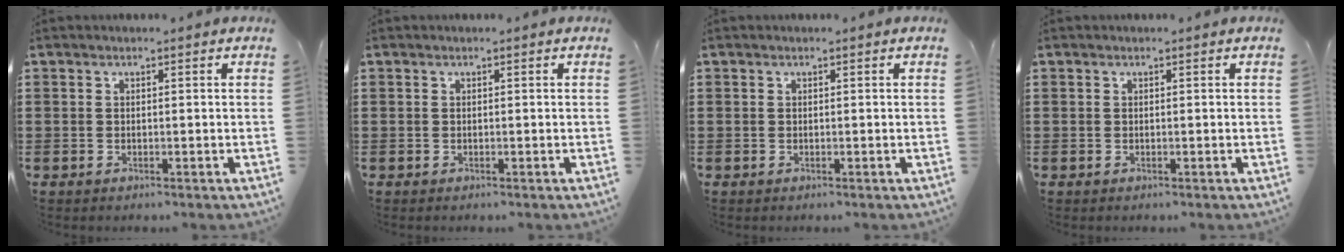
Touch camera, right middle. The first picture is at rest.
{"total": 0.0}
{"total": 0.0}
{"total": 0.0}